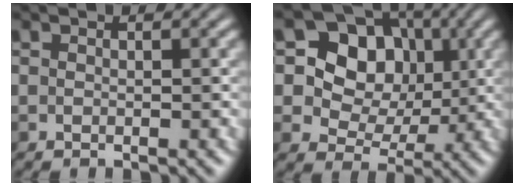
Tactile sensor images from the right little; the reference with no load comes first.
{"total": 8.4, "force": [1.8, 6.7, 4.7], "torque": [-0.071, 0.001, 0.010]}